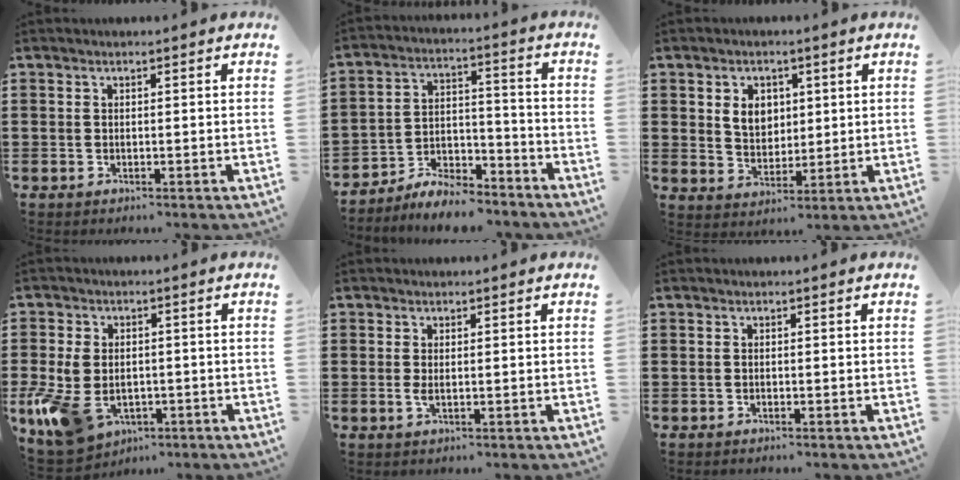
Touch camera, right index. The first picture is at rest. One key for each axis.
{"total": 7.9, "fx": -7.2, "fy": 2.6, "fz": 2.1, "tx": -0.045, "ty": 0.020, "tz": -0.139}
{"total": 4.8, "fx": 1.4, "fy": 3.8, "fz": 2.5, "tx": -0.056, "ty": 0.011, "tz": 0.020}
{"total": 8.4, "fx": -2.4, "fy": 5.5, "fz": 5.9, "tx": -0.152, "ty": 0.002, "tz": -0.045}
{"total": 1.3, "fx": 0.0, "fy": 0.3, "fz": 1.3, "tx": -0.024, "ty": -0.002, "tz": 0.000}
{"total": 0.0}